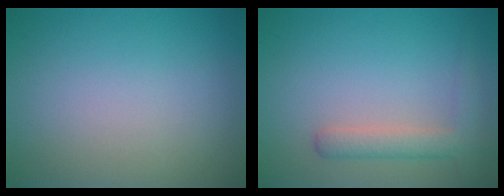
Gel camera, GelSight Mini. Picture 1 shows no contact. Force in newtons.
{"total": 2.8, "press": 2.8, "slide": 0.2}